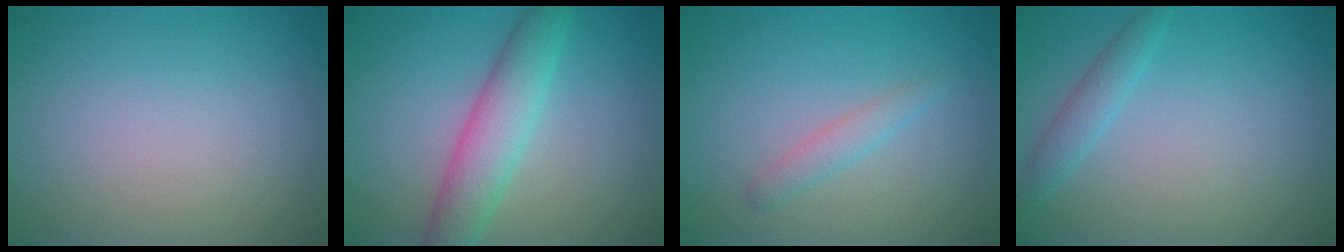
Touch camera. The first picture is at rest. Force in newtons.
{"total": 4.8, "press": 4.8, "slide": 0.3}
{"total": 1.4, "press": 1.4, "slide": 0.1}
{"total": 1.8, "press": 1.8, "slide": 0.2}